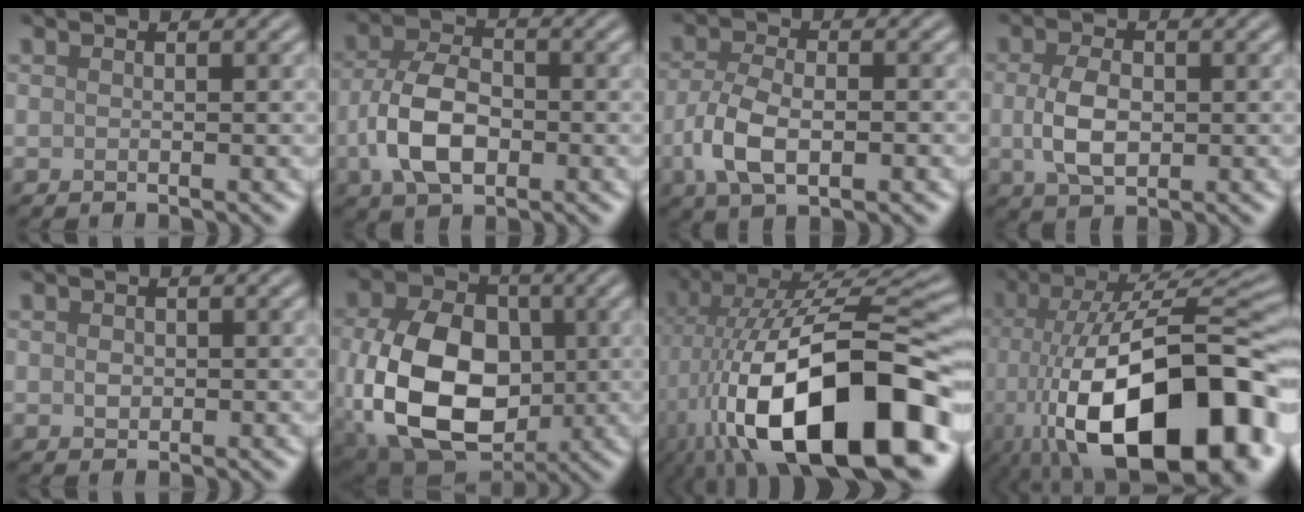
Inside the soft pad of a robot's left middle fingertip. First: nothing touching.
{"total": 6.3, "force": [-1.5, 3.9, 4.7], "torque": [-0.101, 0.004, -0.034]}
{"total": 5.4, "force": [-1.6, 2.8, 4.3], "torque": [-0.087, -0.005, -0.031]}
{"total": 4.0, "force": [-0.1, 2.5, 3.1], "torque": [-0.068, 0.001, 0.000]}
{"total": 0.9, "force": [0.1, 0.8, 0.4], "torque": [-0.008, 0.000, 0.000]}
{"total": 13.3, "force": [-1.5, 9.3, 9.4], "torque": [-0.197, -0.015, -0.029]}
{"total": 17.9, "force": [-5.3, 7.7, 15.2], "torque": [-0.254, 0.021, -0.091]}
{"total": 18.4, "force": [-5.8, 7.8, 15.7], "torque": [-0.241, 0.004, -0.088]}